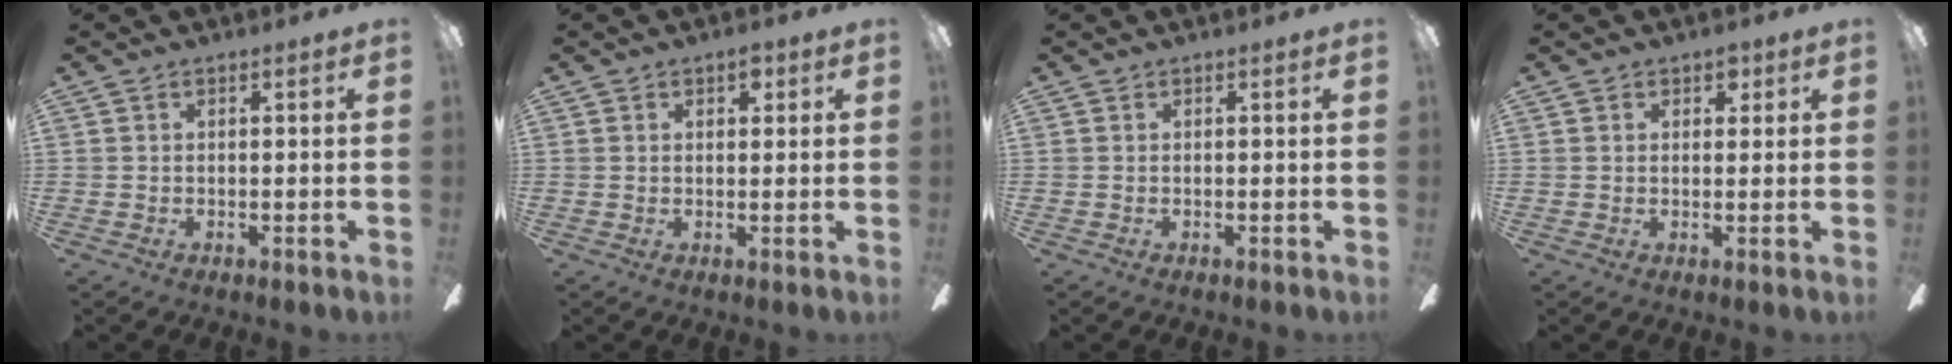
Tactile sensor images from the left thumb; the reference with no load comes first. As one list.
[{"total": 2.6, "force": [1.3, 1.5, 1.7], "torque": [-0.012, -0.002, 0.017]}, {"total": 0.0}, {"total": 2.6, "force": [1.4, 1.7, 1.3], "torque": [-0.010, 0.001, 0.021]}]